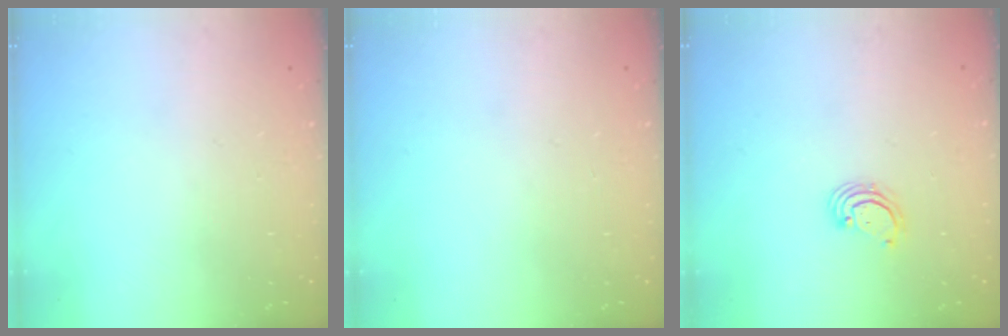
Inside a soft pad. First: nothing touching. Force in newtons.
{"total": 0.0}
{"total": 2.8, "press": 2.8, "slide": 0.3}